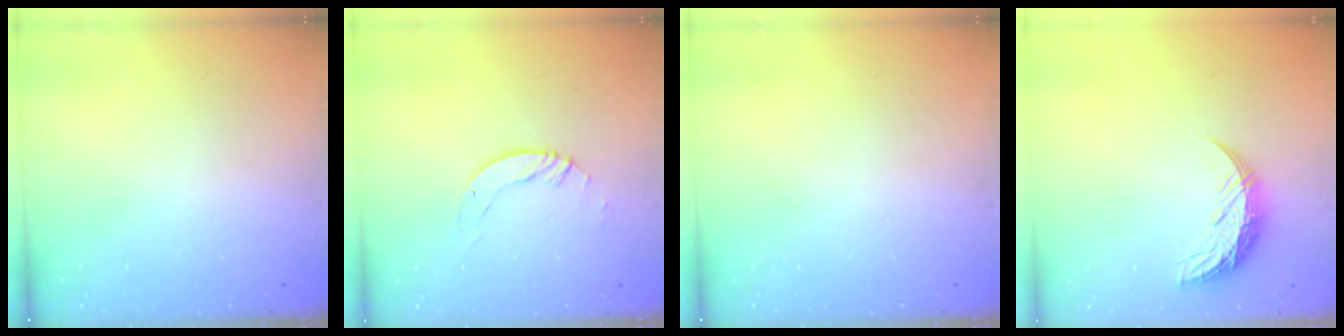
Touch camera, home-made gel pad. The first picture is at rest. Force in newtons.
{"total": 4.1, "press": 4.1, "slide": 0.4}
{"total": 0.0}
{"total": 9.3, "press": 9.3, "slide": 0.7}